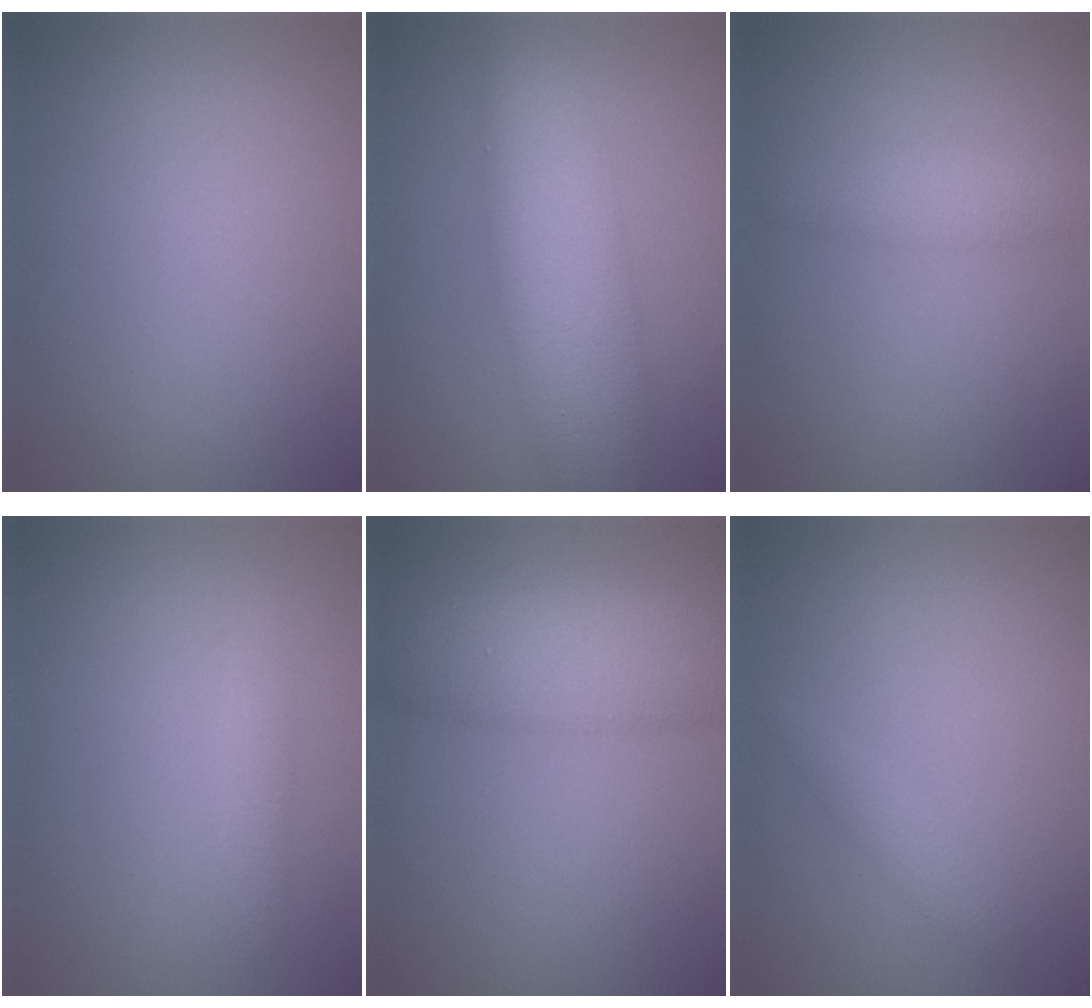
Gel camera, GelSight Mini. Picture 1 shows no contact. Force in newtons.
{"total": 7.9, "press": 7.9, "slide": 0.2}
{"total": 1.9, "press": 1.9, "slide": 0.1}
{"total": 1.4, "press": 1.4, "slide": 0.1}
{"total": 6.8, "press": 6.8, "slide": 0.2}
{"total": 1.2, "press": 1.2, "slide": 0.0}